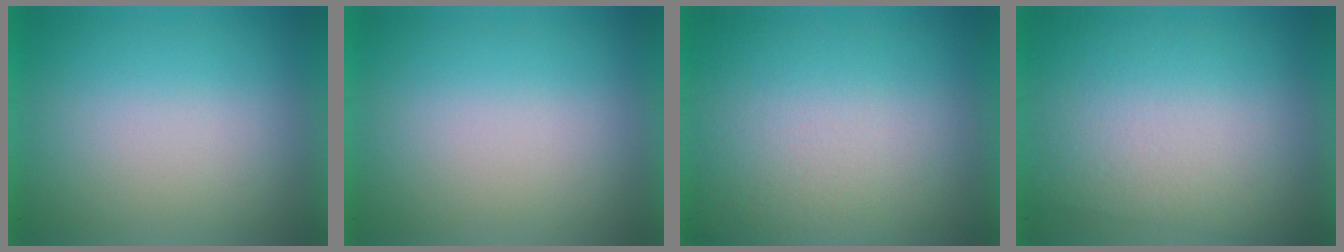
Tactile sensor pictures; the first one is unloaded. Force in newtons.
{"total": 0.0}
{"total": 2.7}
{"total": 2.8}